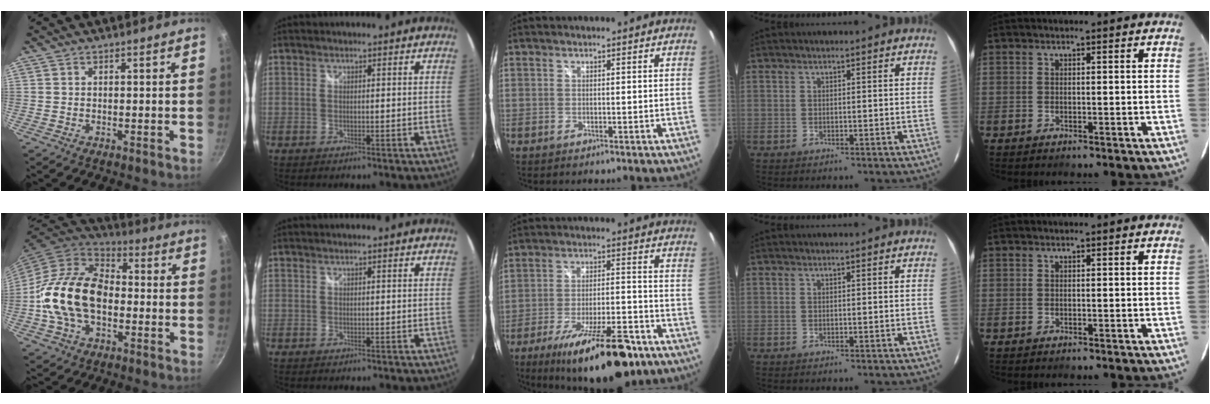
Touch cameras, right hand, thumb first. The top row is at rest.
{"thumb": {"total": 19.4, "force": [-2.3, 13.1, 14.1], "torque": [-0.228, 0.036, -0.055]}, "middle": {"total": 20.2, "force": [-13.7, 5.9, 13.6], "torque": [-0.227, -0.026, -0.201]}}